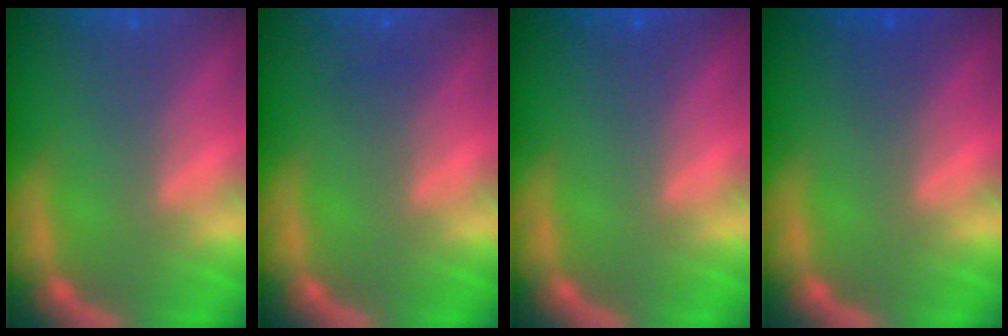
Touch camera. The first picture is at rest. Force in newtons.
{"total": 1.0}
{"total": 0.0}
{"total": 1.0}